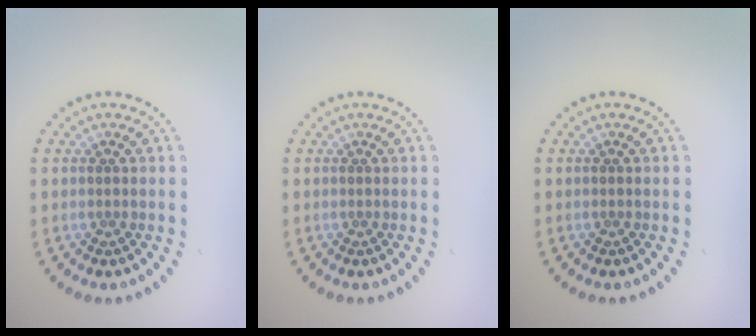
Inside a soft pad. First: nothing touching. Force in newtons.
{"total": 0.0}
{"total": 0.0}